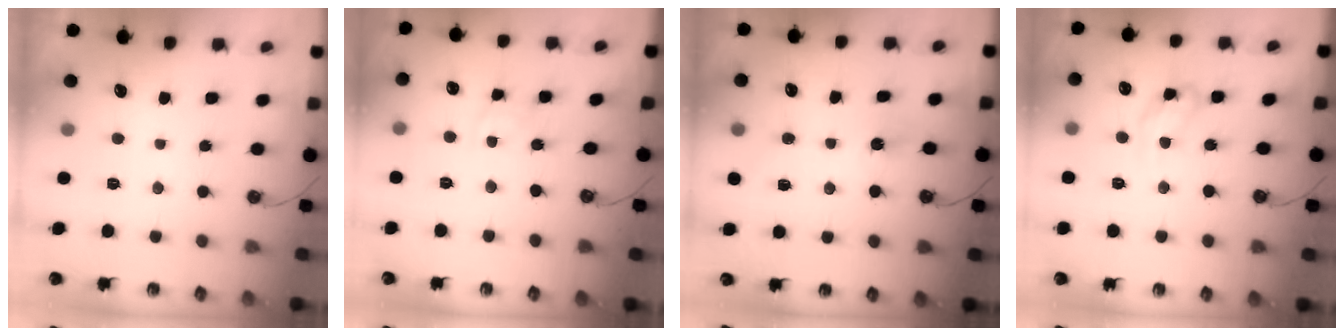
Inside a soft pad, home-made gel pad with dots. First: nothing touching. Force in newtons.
{"total": 7.1, "press": 7.1, "slide": 0.1}
{"total": 5.3, "press": 5.3, "slide": 0.5}
{"total": 12.8, "press": 12.8, "slide": 1.0}